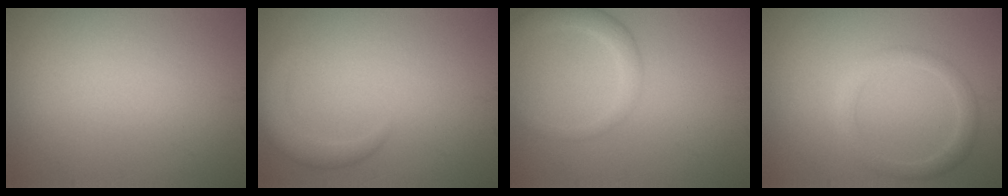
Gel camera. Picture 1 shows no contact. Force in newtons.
{"total": 2.4, "press": 2.4, "slide": 0.2}
{"total": 2.9, "press": 2.9, "slide": 0.2}
{"total": 2.2, "press": 2.2, "slide": 0.1}